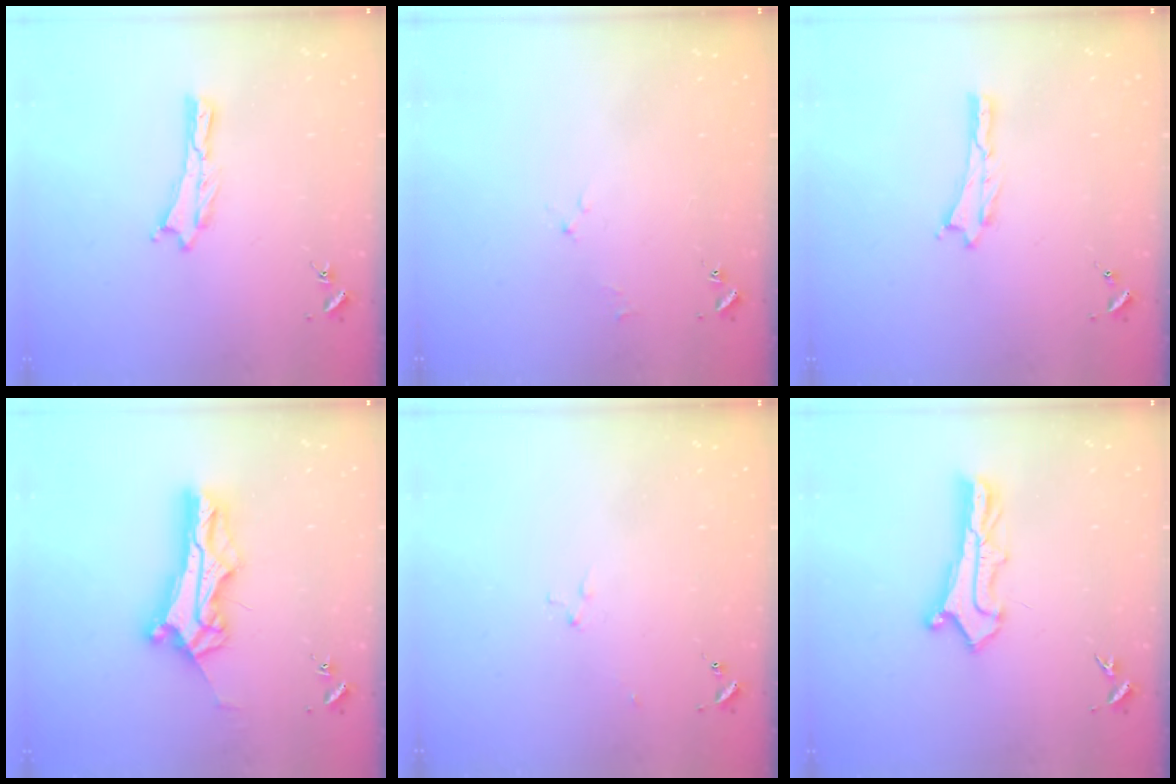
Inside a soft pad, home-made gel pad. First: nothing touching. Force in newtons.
{"total": 1.7, "press": 1.6, "slide": 0.3}
{"total": 0.0}
{"total": 9.9, "press": 9.9, "slide": 0.8}
{"total": 2.9, "press": 2.9, "slide": 0.3}
{"total": 2.9, "press": 2.9, "slide": 0.3}